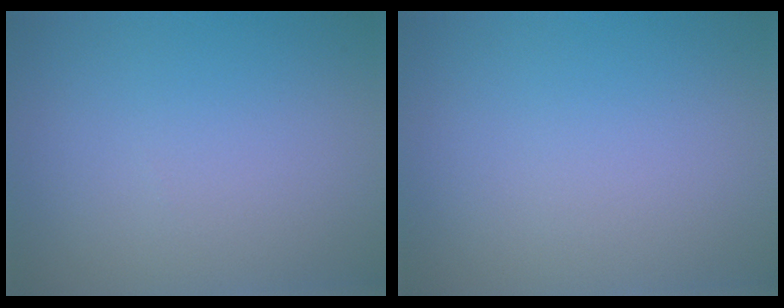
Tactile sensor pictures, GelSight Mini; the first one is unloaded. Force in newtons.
{"total": 0.0}